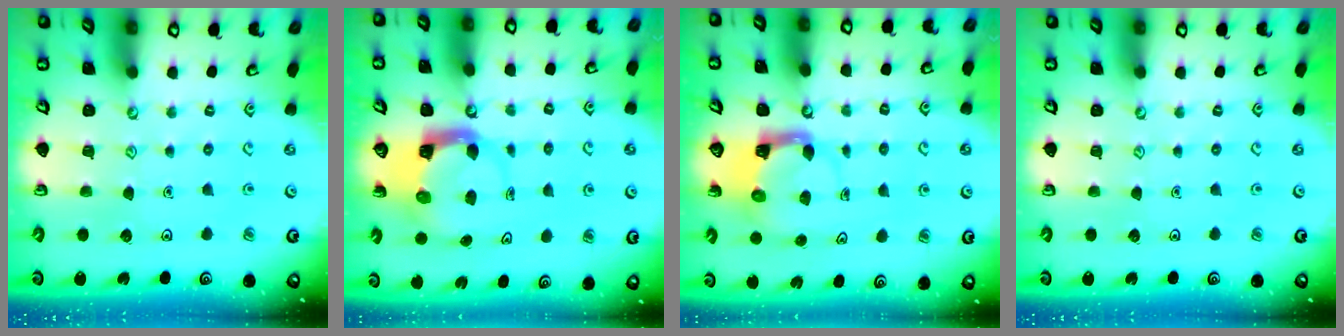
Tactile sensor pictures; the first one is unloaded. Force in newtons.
{"total": 3.9, "press": 3.8, "slide": 0.6}
{"total": 3.8, "press": 3.7, "slide": 0.6}
{"total": 0.0}